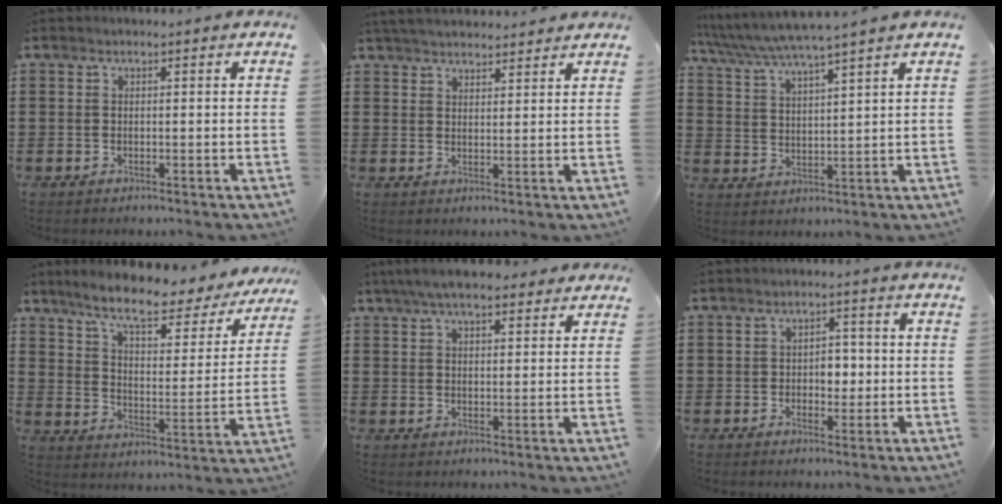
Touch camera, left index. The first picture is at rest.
{"total": 3.8, "force": [3.7, 0.4, 0.7], "torque": [-0.024, -0.004, 0.070]}
{"total": 4.9, "force": [4.4, -0.7, 2.0], "torque": [-0.056, -0.026, 0.073]}
{"total": 9.0, "force": [7.2, 1.3, 5.4], "torque": [-0.122, -0.038, 0.115]}
{"total": 6.4, "force": [5.2, 1.7, 3.4], "torque": [-0.078, 0.002, 0.095]}
{"total": 3.3, "force": [-0.2, 2.2, 2.5], "torque": [-0.035, 0.002, -0.011]}